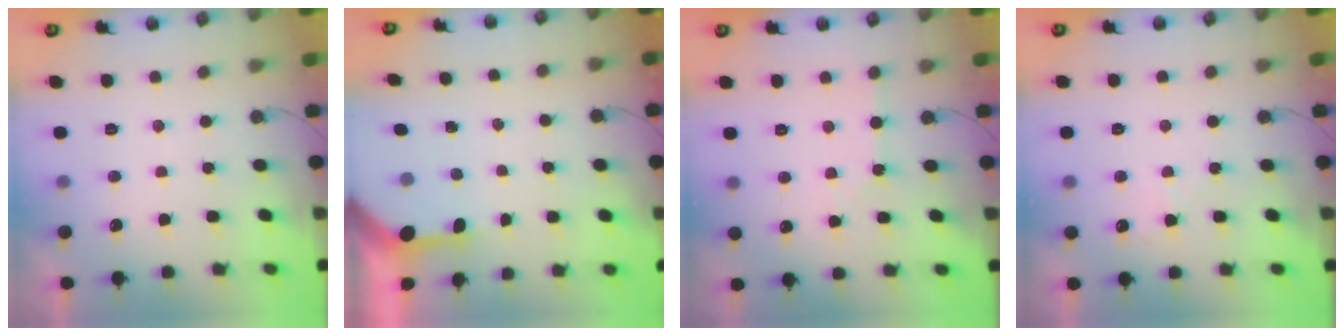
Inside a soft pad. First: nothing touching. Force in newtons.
{"total": 3.4, "press": 3.4, "slide": 0.4}
{"total": 2.0, "press": 2.0, "slide": 0.4}
{"total": 4.7, "press": 4.7, "slide": 0.7}